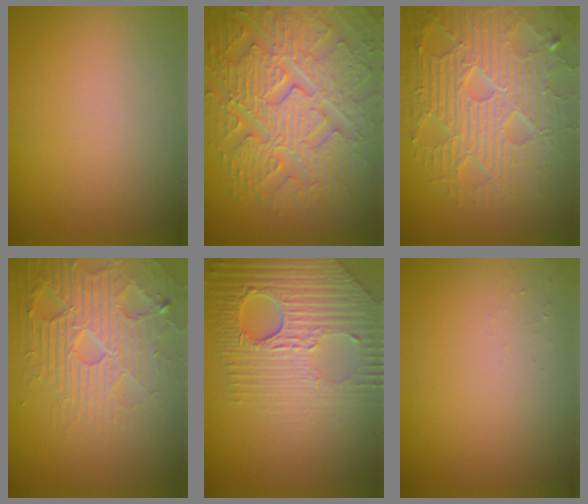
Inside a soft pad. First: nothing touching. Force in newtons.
{"total": 9.5, "press": 7.0, "slide": 6.5}
{"total": 9.6, "press": 6.4, "slide": 7.1}
{"total": 4.9, "press": 4.8, "slide": 1.0}
{"total": 9.1, "press": 6.2, "slide": 6.7}
{"total": 0.5, "press": 0.5, "slide": 0.1}